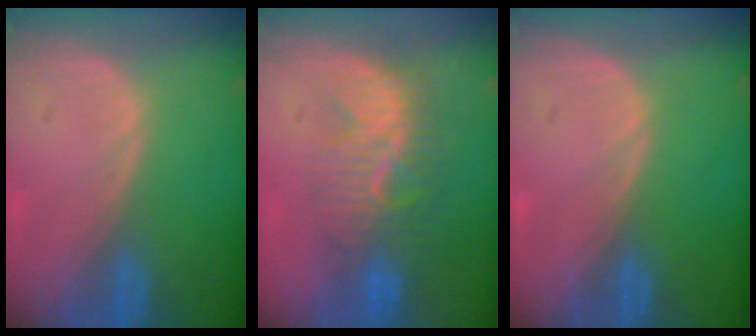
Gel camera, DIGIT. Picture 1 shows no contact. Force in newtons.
{"total": 8.4, "press": 8.1, "slide": 2.4}
{"total": 0.0}